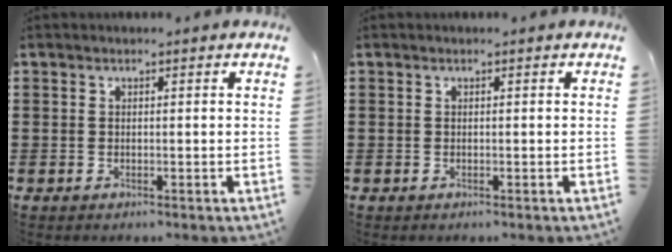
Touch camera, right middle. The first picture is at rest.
{"total": 0.0}